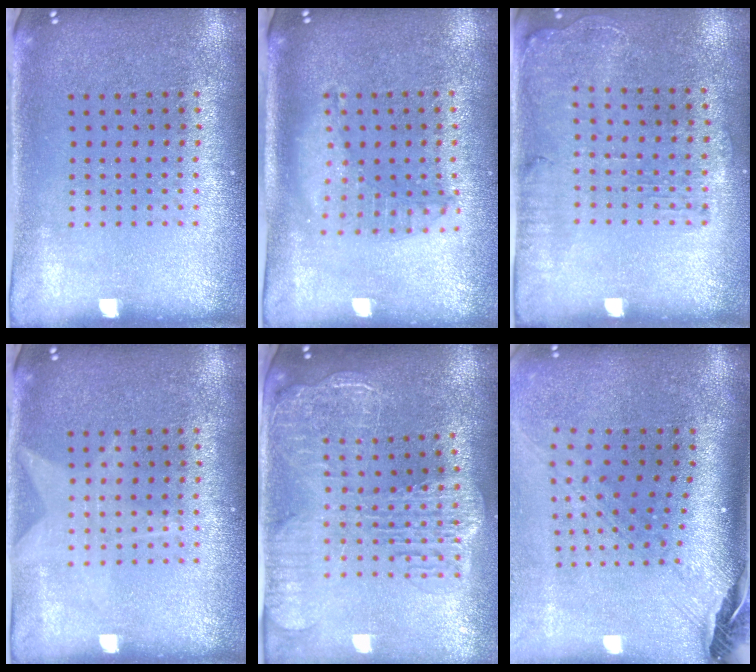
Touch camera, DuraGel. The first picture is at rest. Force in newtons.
{"total": 1.2, "press": 1.2, "slide": 0.3}
{"total": 1.2, "press": 1.2, "slide": 0.3}
{"total": 1.3, "press": 1.3, "slide": 0.1}
{"total": 2.9, "press": 2.4, "slide": 1.7}
{"total": 3.0, "press": 2.2, "slide": 2.1}